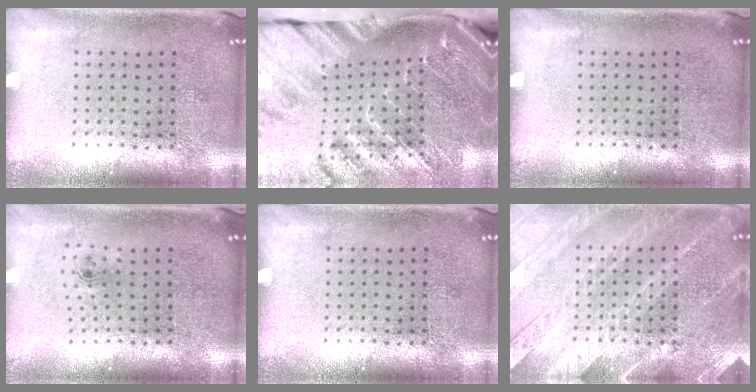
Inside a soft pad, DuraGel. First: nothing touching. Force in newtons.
{"total": 3.2, "press": 3.0, "slide": 1.1}
{"total": 0.0}
{"total": 0.8, "press": 0.4, "slide": 0.7}
{"total": 0.0}
{"total": 4.4, "press": 4.3, "slide": 0.7}